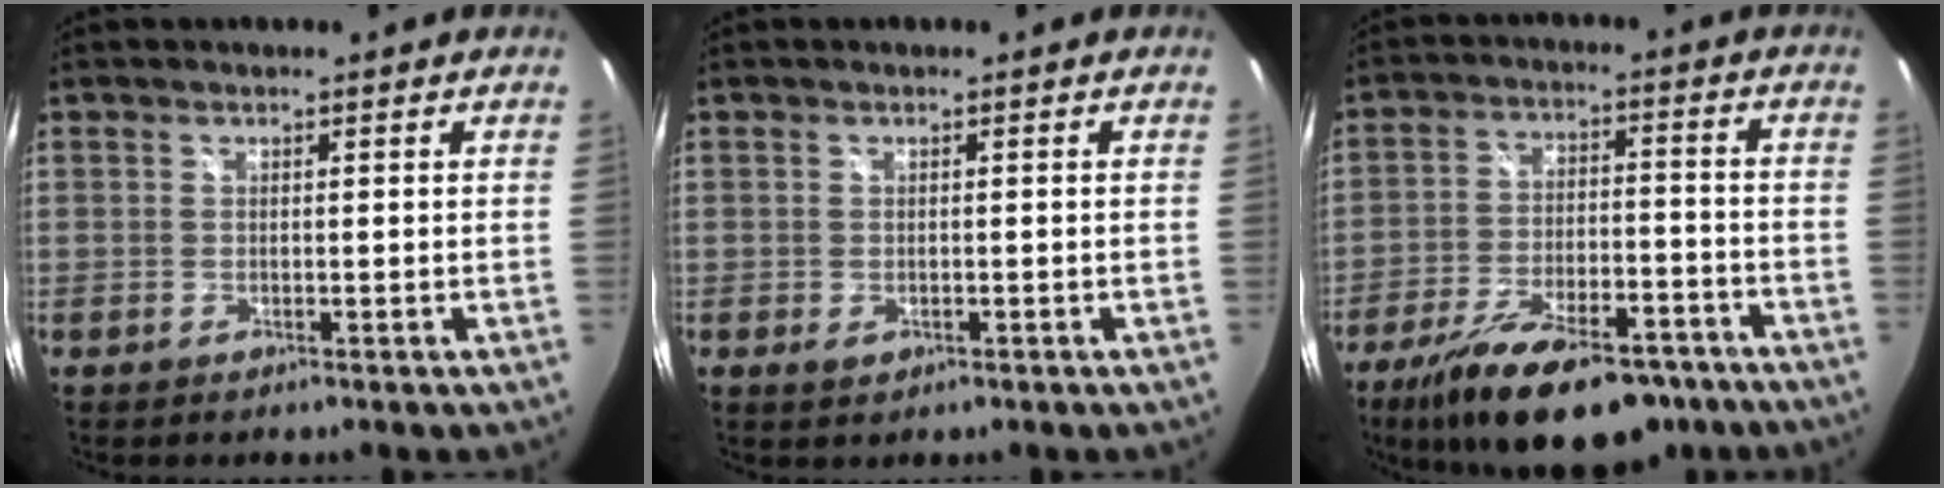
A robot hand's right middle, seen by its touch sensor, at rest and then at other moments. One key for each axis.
{"total": 1.6, "fx": -0.5, "fy": 1.2, "fz": 1.0, "tx": -0.016, "ty": -0.004, "tz": -0.006}
{"total": 20.4, "fx": -14.8, "fy": 8.1, "fz": 11.5, "tx": -0.214, "ty": -0.023, "tz": -0.221}